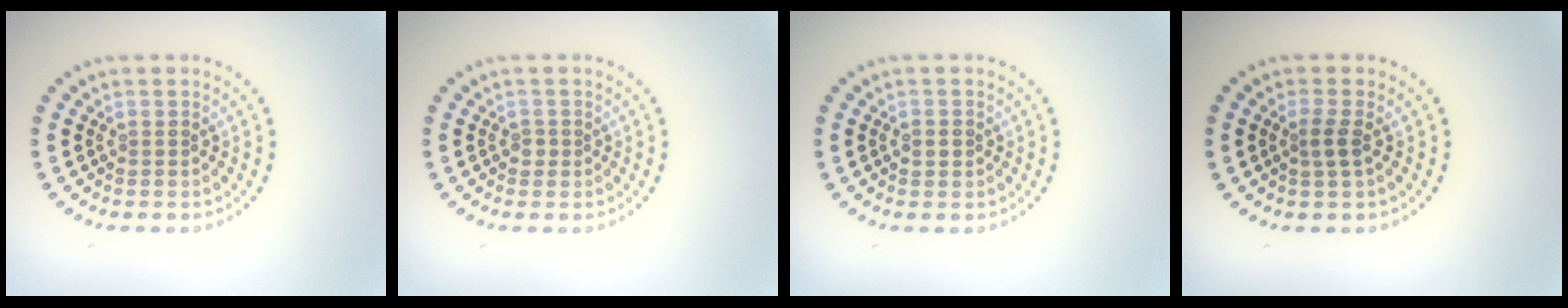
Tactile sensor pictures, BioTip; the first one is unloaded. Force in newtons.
{"total": 0.7, "press": 0.6, "slide": 0.4}
{"total": 1.1, "press": 1.0, "slide": 0.2}
{"total": 1.4, "press": 1.1, "slide": 0.9}